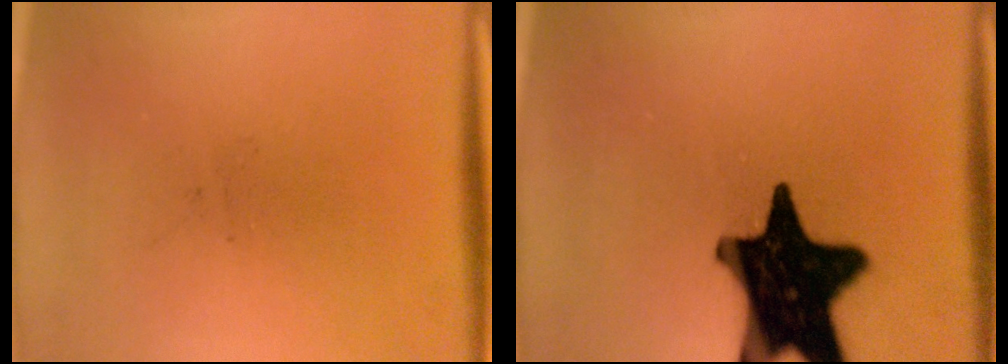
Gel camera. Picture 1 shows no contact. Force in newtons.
{"total": 19.9}